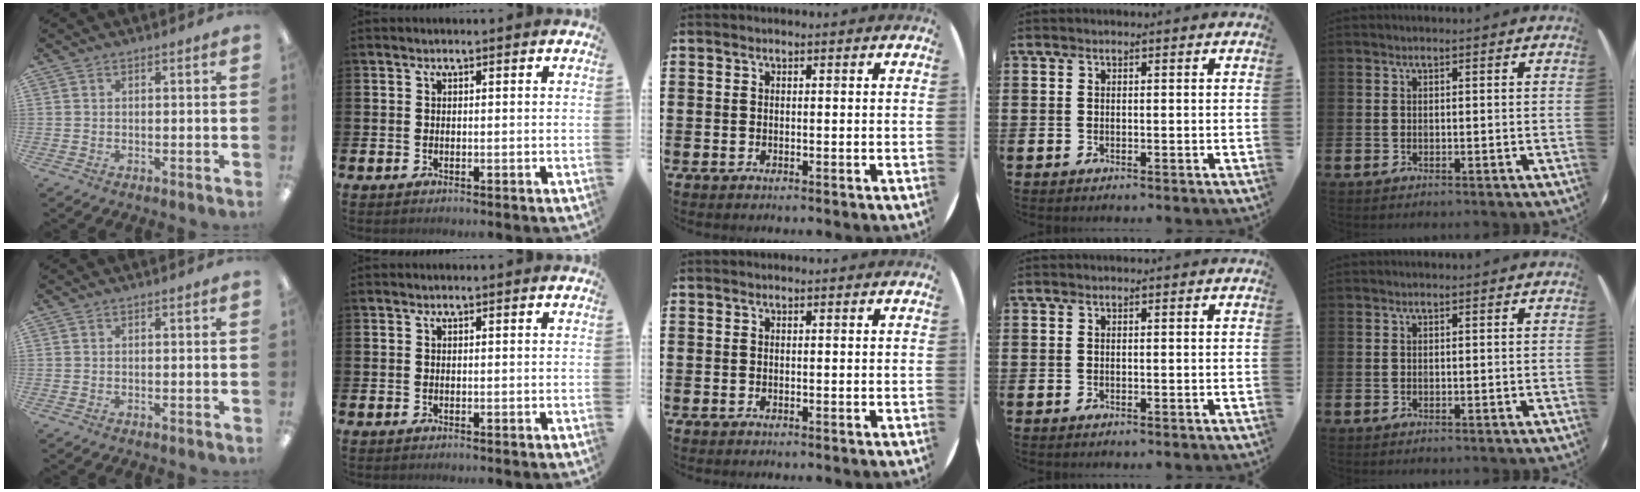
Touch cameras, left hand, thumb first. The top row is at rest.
{}